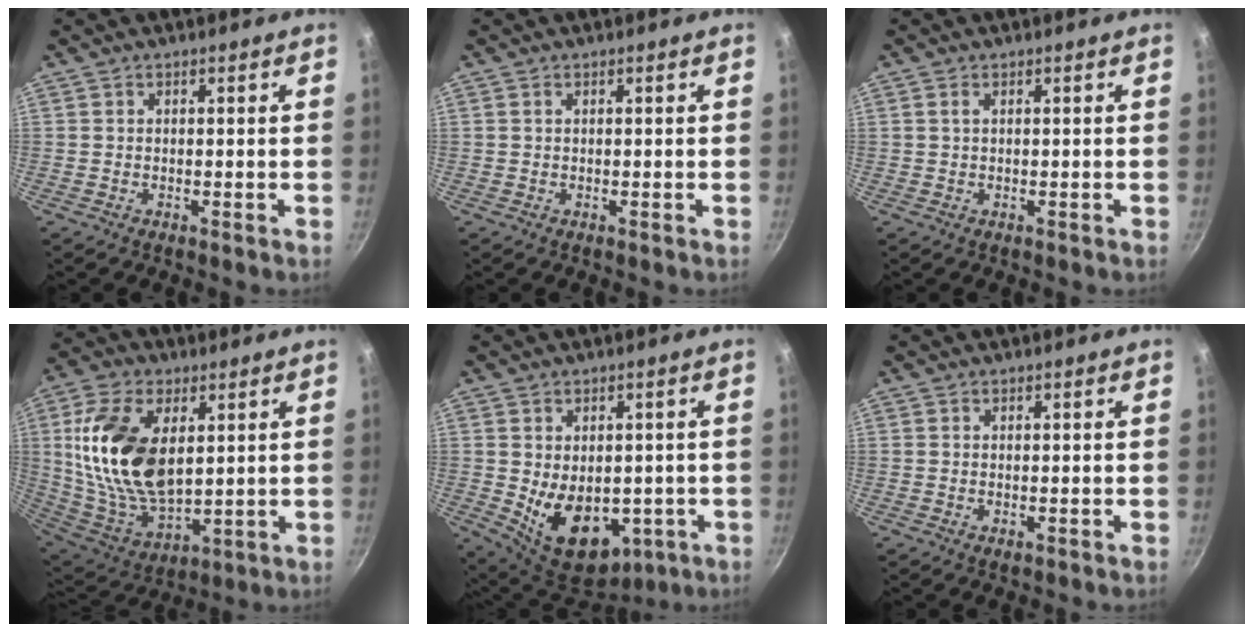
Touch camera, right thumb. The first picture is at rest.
{"total": 0.0}
{"total": 0.8, "force": [0.3, 0.4, 0.6], "torque": [-0.011, 0.002, 0.004]}
{"total": 21.0, "force": [4.4, 12.1, 16.6], "torque": [-0.309, -0.021, 0.095]}
{"total": 14.5, "force": [-2.5, 9.8, 10.4], "torque": [-0.123, -0.018, -0.009]}
{"total": 0.6, "force": [-0.1, 0.3, 0.5], "torque": [-0.007, -0.002, -0.003]}